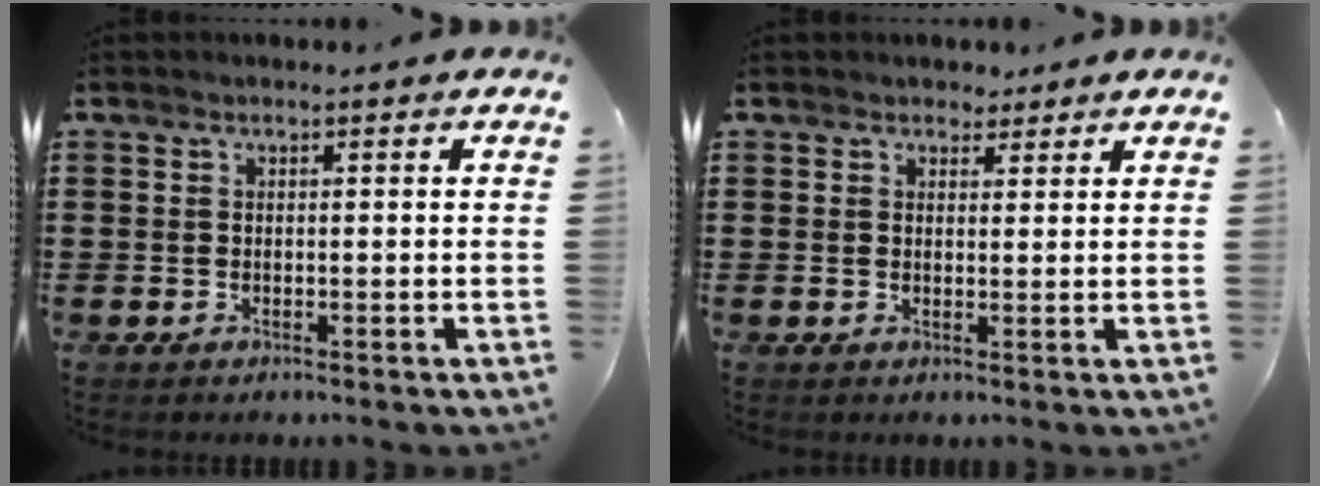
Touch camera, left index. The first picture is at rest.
{"total": 2.0, "force": [1.6, 1.3, 0.0], "torque": [0.001, 0.005, 0.029]}